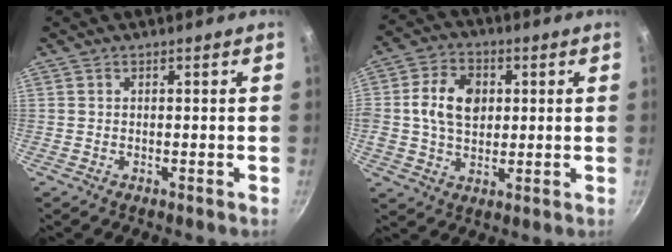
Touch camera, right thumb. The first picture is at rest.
{"total": 10.4, "force": [1.5, 7.6, 6.9], "torque": [-0.106, 0.008, 0.017]}